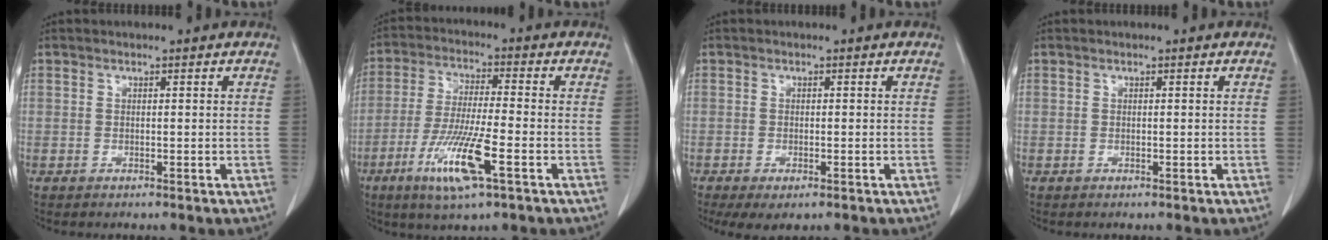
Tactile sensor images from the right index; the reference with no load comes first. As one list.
[{"total": 11.2, "force": [-4.8, 0.8, 10.1], "torque": [-0.199, -0.022, -0.088]}, {"total": 3.9, "force": [-2.2, 1.5, 2.9], "torque": [-0.046, -0.010, -0.029]}, {"total": 0.0}]